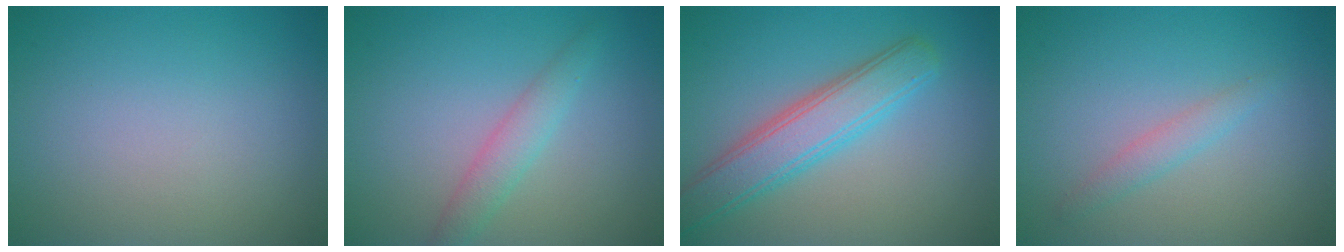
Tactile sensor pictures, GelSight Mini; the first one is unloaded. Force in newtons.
{"total": 2.2, "press": 2.2, "slide": 0.0}
{"total": 5.0, "press": 5.0, "slide": 0.2}
{"total": 1.5, "press": 1.5, "slide": 0.0}